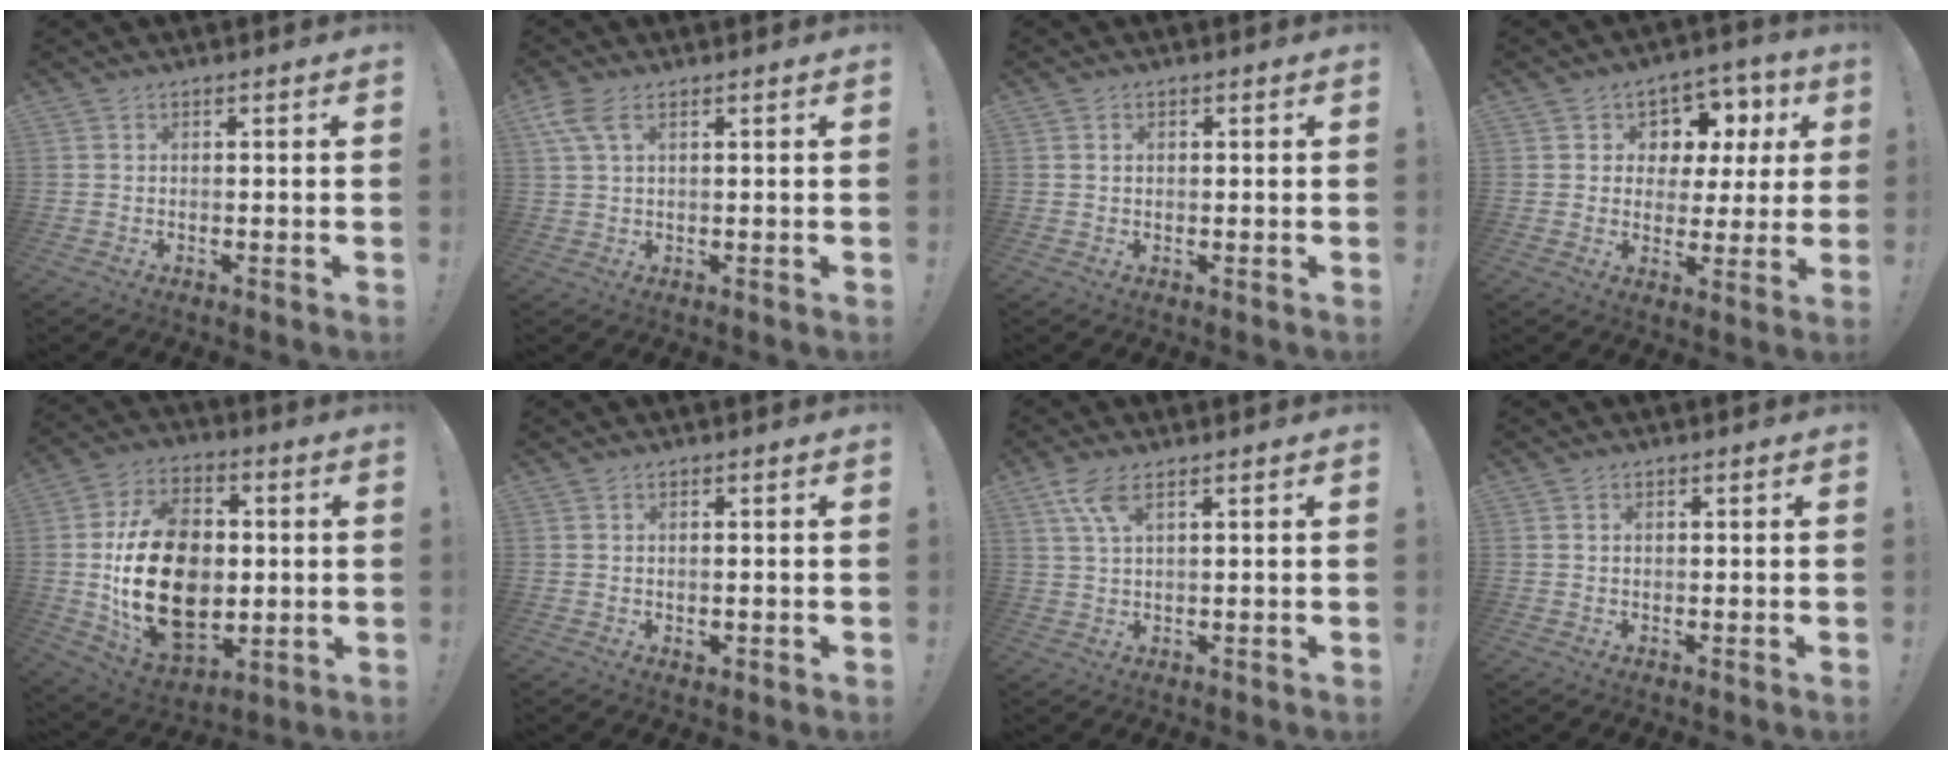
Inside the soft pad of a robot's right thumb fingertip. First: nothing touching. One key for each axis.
{"total": 5.7, "fx": 2.6, "fy": 2.6, "fz": 4.4, "tx": -0.098, "ty": 0.000, "tz": 0.049}
{"total": 0.8, "fx": 0.3, "fy": 0.6, "fz": 0.5, "tx": -0.012, "ty": 0.004, "tz": 0.005}
{"total": 8.0, "fx": 2.8, "fy": 7.0, "fz": 2.7, "tx": -0.030, "ty": -0.025, "tz": 0.056}
{"total": 26.2, "fx": -0.8, "fy": 18.2, "fz": 18.8, "tx": -0.341, "ty": 0.005, "tz": 0.002}
{"total": 0.9, "fx": 0.0, "fy": 0.5, "fz": 0.8, "tx": -0.004, "ty": -0.001, "tz": -0.001}
{"total": 5.7, "fx": 3.1, "fy": 1.8, "fz": 4.4, "tx": -0.088, "ty": -0.008, "tz": 0.056}
{"total": 0.8, "fx": 0.3, "fy": 0.6, "fz": 0.4, "tx": -0.010, "ty": 0.003, "tz": 0.006}